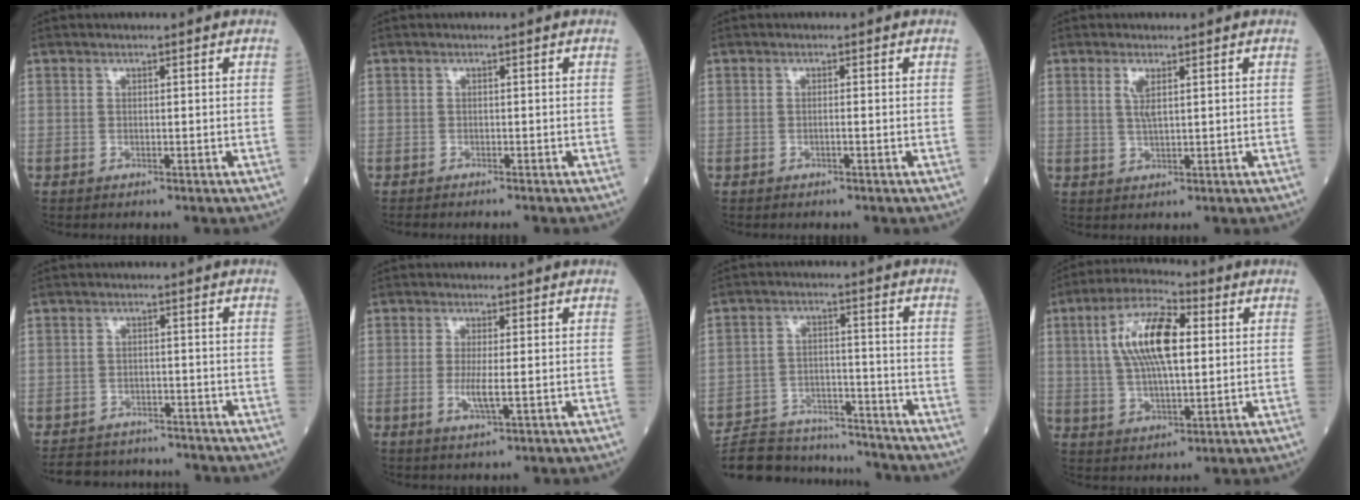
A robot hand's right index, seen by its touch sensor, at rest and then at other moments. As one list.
[{"total": 2.7, "force": [-2.5, -0.1, 1.0], "torque": [-0.014, -0.004, -0.035]}, {"total": 0.6, "force": [-0.3, -0.1, 0.5], "torque": [-0.007, 0.002, -0.006]}, {"total": 2.6, "force": [1.0, 0.5, 2.4], "torque": [-0.055, -0.002, 0.021]}, {"total": 8.9, "force": [-8.3, 3.2, 1.0], "torque": [-0.008, 0.013, -0.113]}, {"total": 3.4, "force": [-0.5, 0.2, 3.3], "torque": [-0.072, -0.008, -0.010]}, {"total": 17.1, "force": [-16.3, 3.5, 3.7], "torque": [-0.075, 0.014, -0.244]}, {"total": 12.5, "force": [2.6, 4.1, 11.5], "torque": [-0.230, 0.019, 0.047]}]